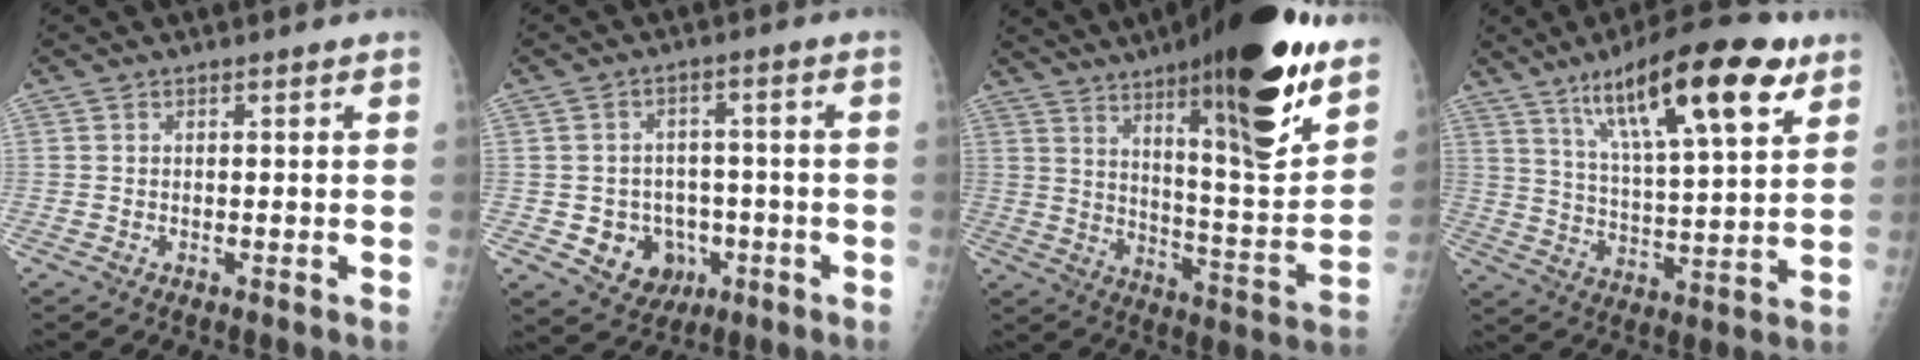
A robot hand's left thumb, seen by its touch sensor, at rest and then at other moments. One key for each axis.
{"total": 9.0, "fx": -2.6, "fy": 7.8, "fz": 3.7, "tx": -0.025, "ty": 0.019, "tz": -0.028}
{"total": 26.3, "fx": 16.1, "fy": 5.3, "fz": 20.1, "tx": -0.279, "ty": -0.073, "tz": 0.252}
{"total": 21.1, "fx": 11.6, "fy": 5.5, "fz": 16.8, "tx": -0.248, "ty": -0.035, "tz": 0.190}